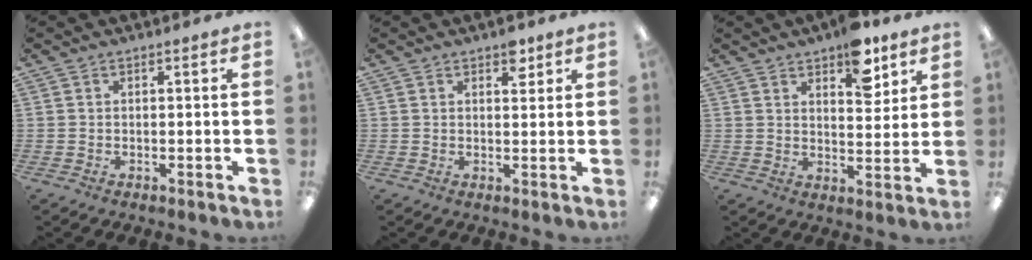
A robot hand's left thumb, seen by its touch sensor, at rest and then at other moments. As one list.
[{"total": 3.7, "force": [2.4, 1.9, 2.1], "torque": [-0.014, -0.010, 0.036]}, {"total": 10.7, "force": [7.0, 4.9, 6.4], "torque": [-0.069, -0.034, 0.116]}]